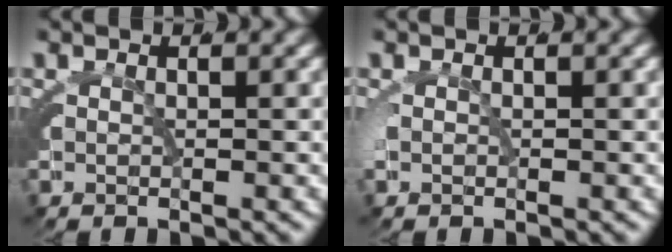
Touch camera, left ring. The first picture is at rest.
{"total": 0.7, "force": [-0.3, 0.6, 0.1], "torque": [-0.015, -0.007, -0.002]}